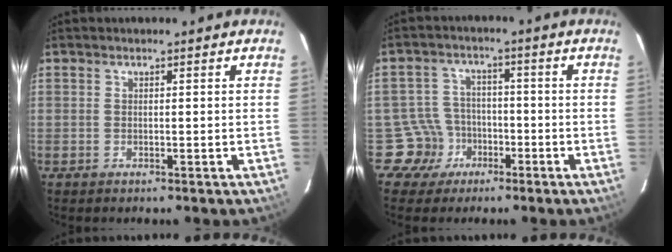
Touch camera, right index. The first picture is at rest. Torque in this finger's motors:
{"motor_torque": [-0.12, -0.04, -0.84, -0.21]}